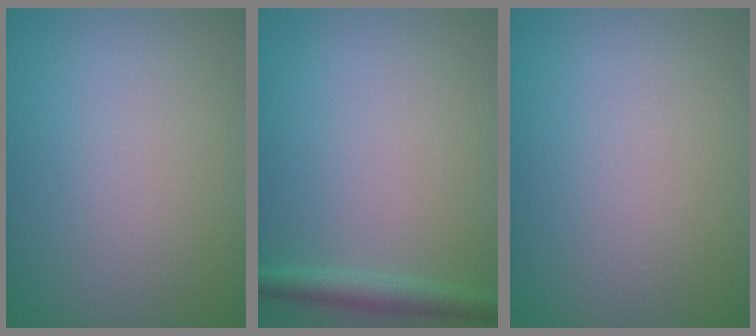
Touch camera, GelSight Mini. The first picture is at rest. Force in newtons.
{"total": 1.9, "press": 1.9, "slide": 0.1}
{"total": 0.0}